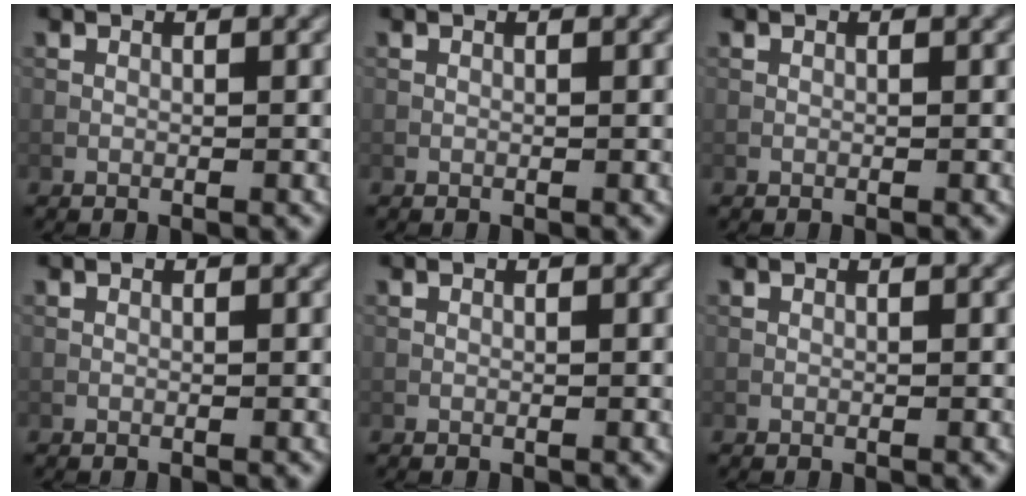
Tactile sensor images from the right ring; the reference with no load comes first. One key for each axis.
{"total": 0.0}
{"total": 0.0}
{"total": 0.0}
{"total": 0.0}
{"total": 0.0}